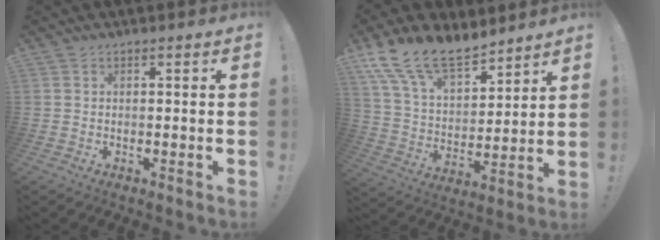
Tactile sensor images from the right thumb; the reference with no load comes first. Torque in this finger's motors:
{"motor_torque": [-0.84, 2.24, 0.40, 0.12, 0.07]}